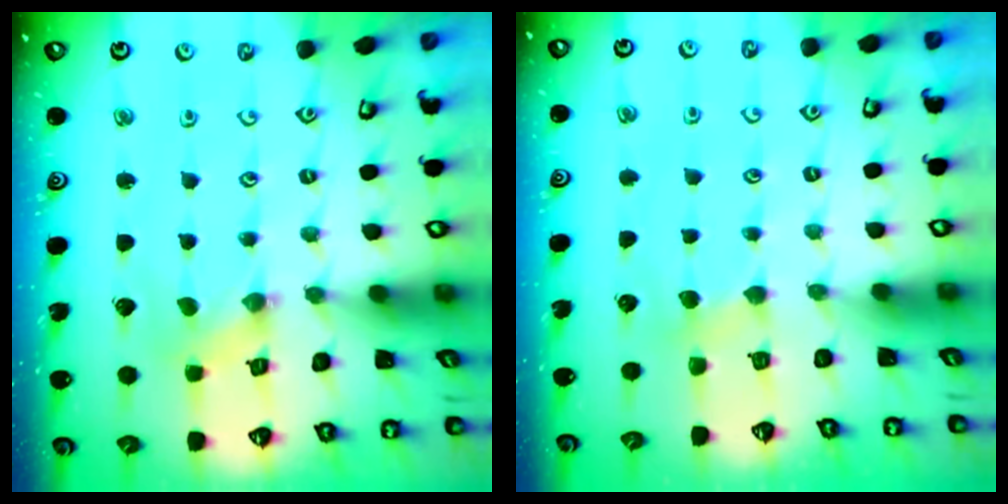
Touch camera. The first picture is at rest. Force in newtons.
{"total": 2.3, "press": 2.2, "slide": 0.4}